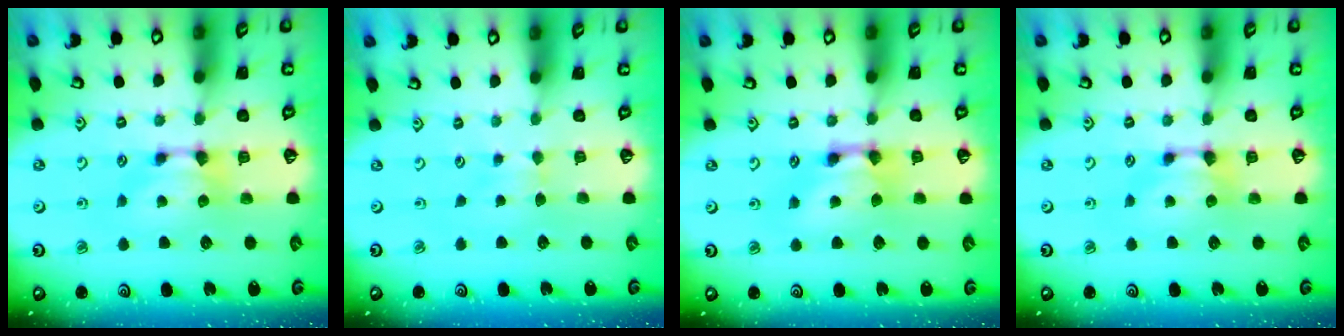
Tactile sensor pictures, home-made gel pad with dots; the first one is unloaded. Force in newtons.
{"total": 2.4, "press": 2.3, "slide": 0.5}
{"total": 2.6, "press": 2.6, "slide": 0.2}
{"total": 0.0}